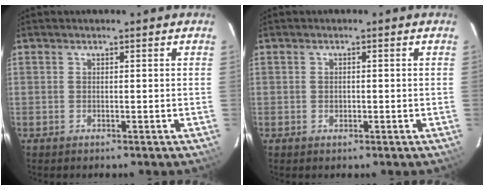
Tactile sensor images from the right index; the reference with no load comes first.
{"total": 1.1, "force": [-0.2, 1.0, 0.5], "torque": [-0.007, 0.002, -0.004]}